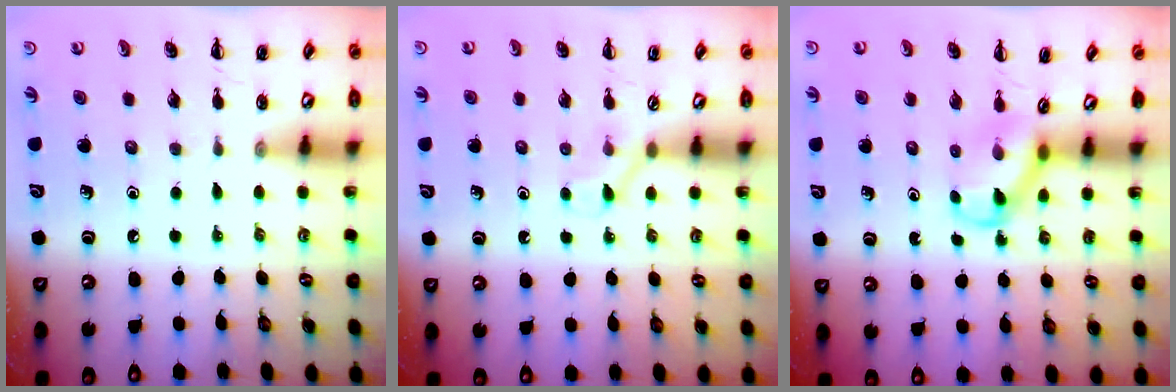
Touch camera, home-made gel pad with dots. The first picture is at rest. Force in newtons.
{"total": 2.6, "press": 2.5, "slide": 0.9}
{"total": 3.6, "press": 3.5, "slide": 0.6}